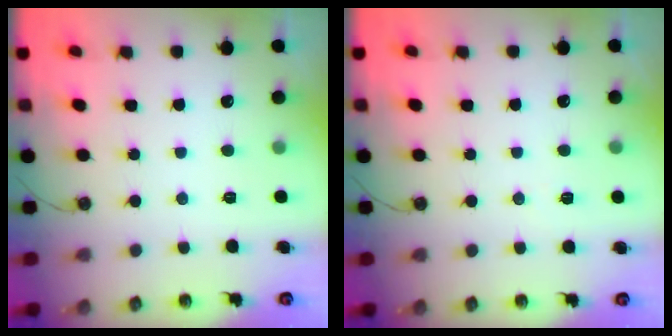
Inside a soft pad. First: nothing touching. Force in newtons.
{"total": 2.5, "press": 2.2, "slide": 1.1}